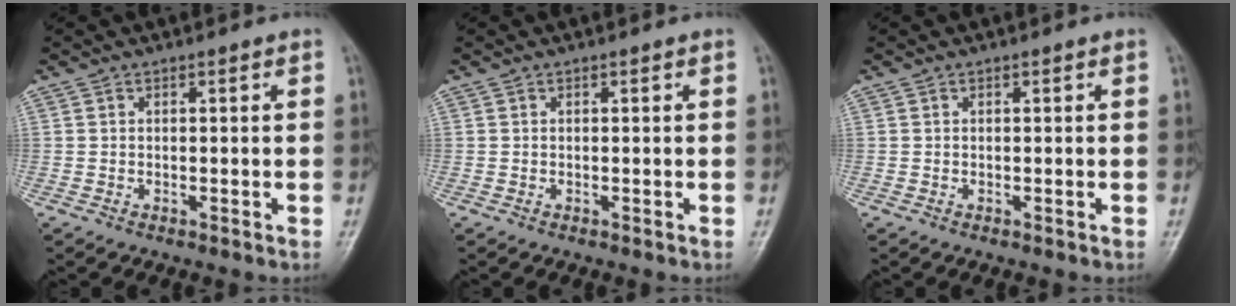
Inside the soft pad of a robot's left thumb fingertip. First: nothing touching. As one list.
[{"total": 0.0}, {"total": 0.0}]